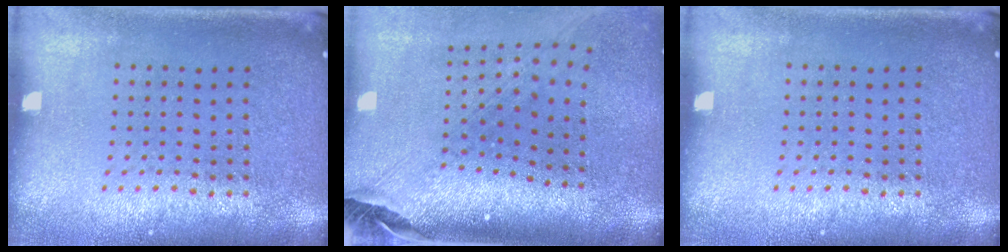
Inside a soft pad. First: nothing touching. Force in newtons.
{"total": 2.9, "press": 2.0, "slide": 2.0}
{"total": 0.0}